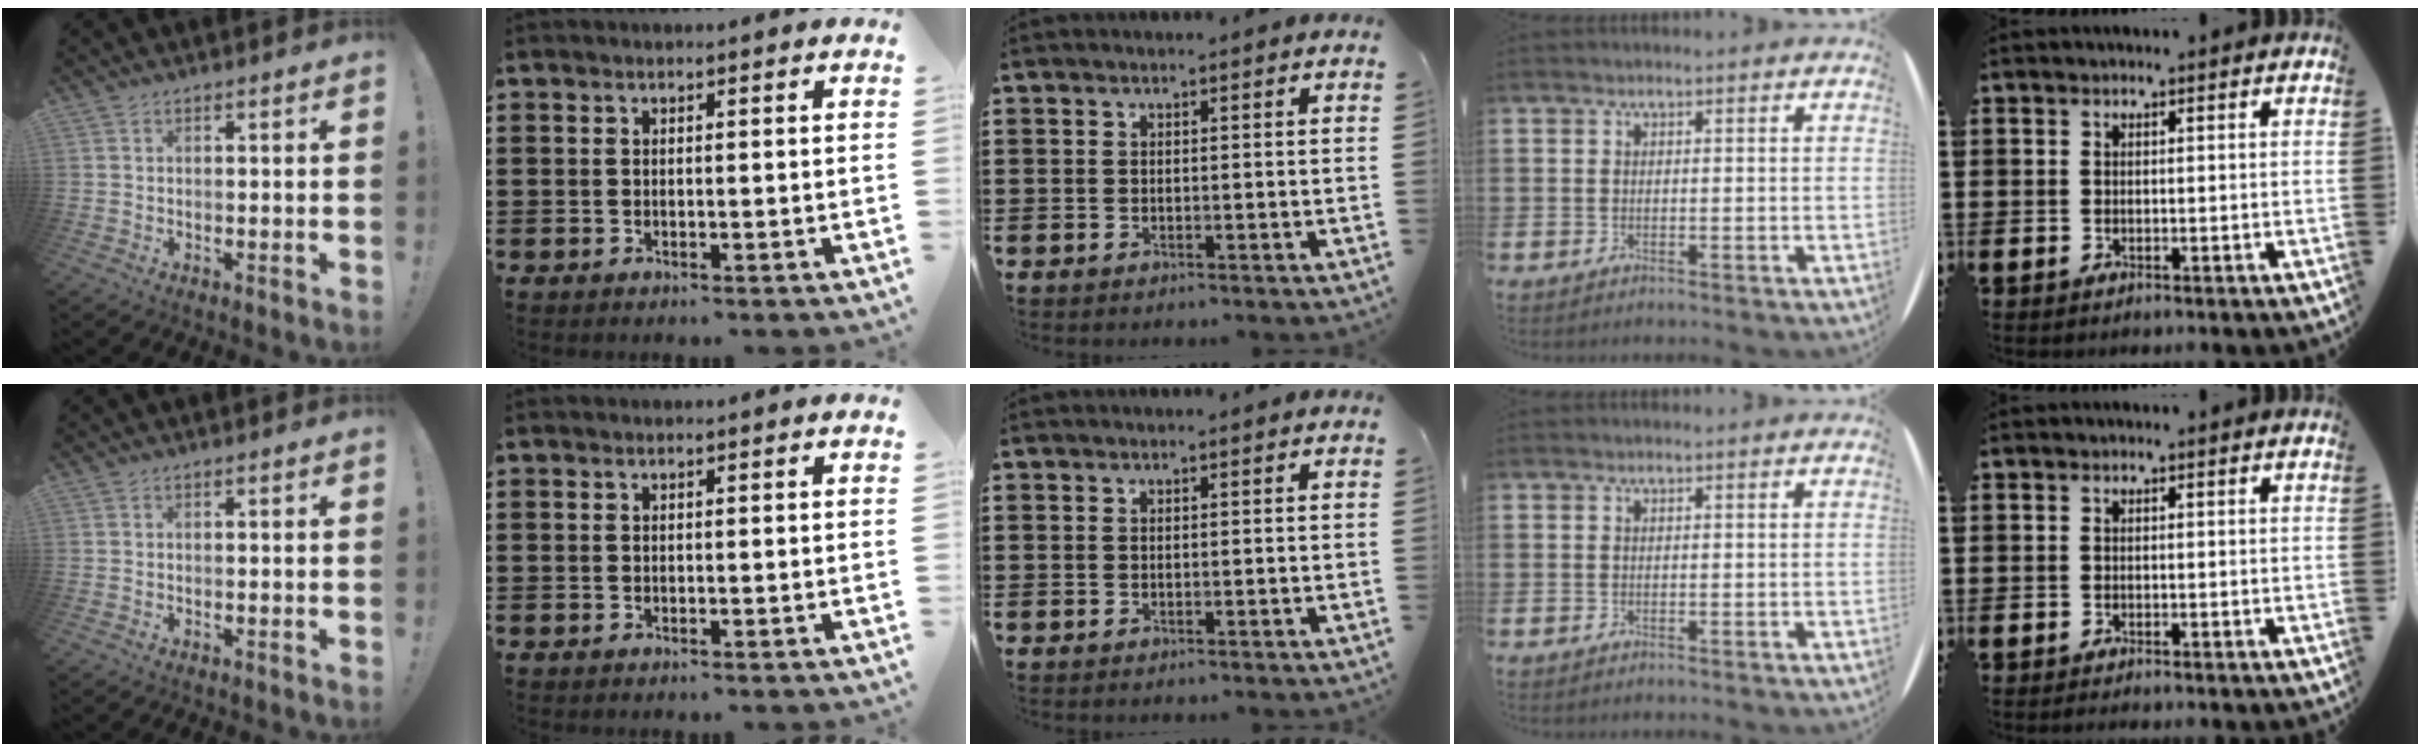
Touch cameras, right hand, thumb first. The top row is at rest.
{}